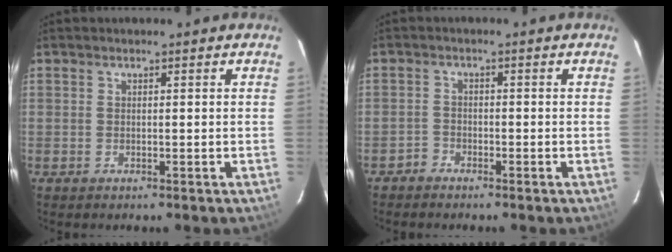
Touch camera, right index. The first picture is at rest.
{"total": 1.9, "force": [-1.7, 0.8, -0.3], "torque": [0.006, 0.007, -0.035]}